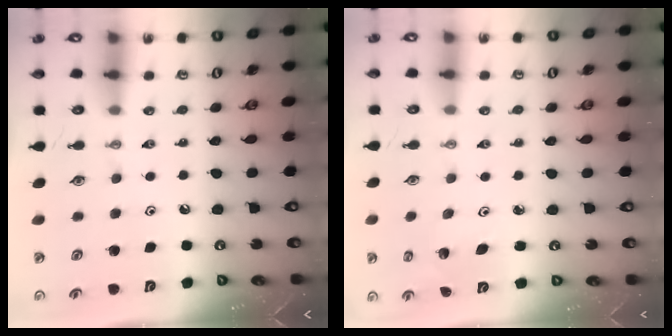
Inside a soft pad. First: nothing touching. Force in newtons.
{"total": 1.9, "press": 1.9, "slide": 0.1}